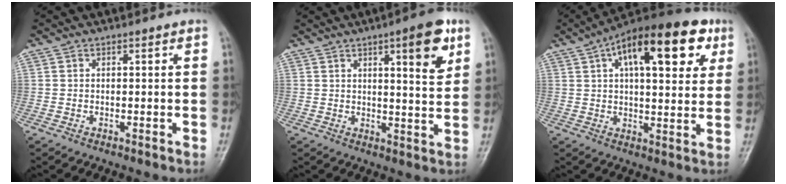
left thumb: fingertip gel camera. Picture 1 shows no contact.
{"total": 9.6, "force": [4.6, 2.4, 8.0], "torque": [-0.095, -0.021, 0.059]}
{"total": 20.8, "force": [8.9, 8.9, 16.6], "torque": [-0.225, 0.005, 0.130]}